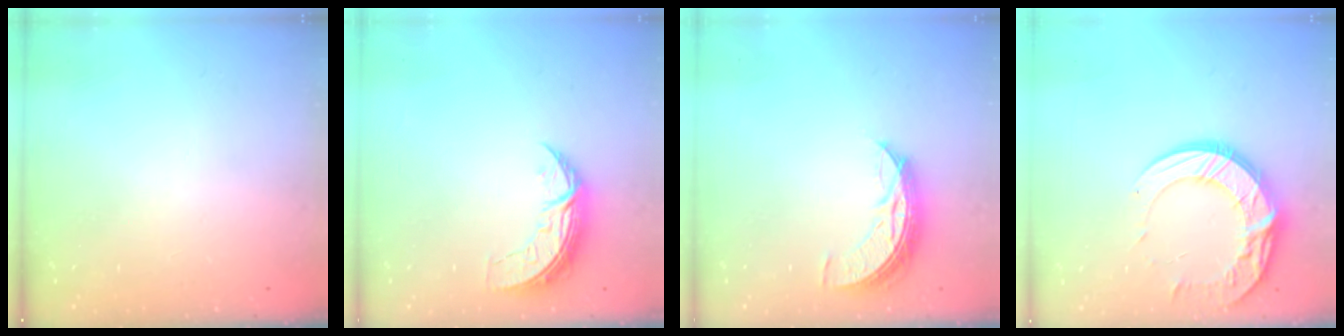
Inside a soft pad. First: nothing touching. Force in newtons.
{"total": 7.1, "press": 7.0, "slide": 0.4}
{"total": 8.2, "press": 8.1, "slide": 0.3}
{"total": 15.2, "press": 15.2, "slide": 1.3}